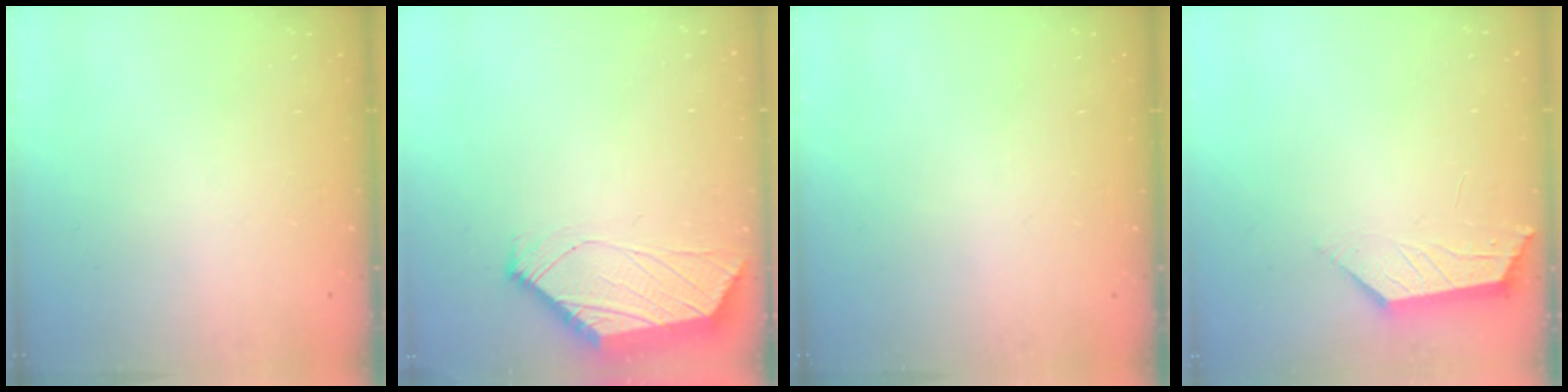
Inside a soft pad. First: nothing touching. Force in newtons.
{"total": 1.0, "press": 0.9, "slide": 0.5}
{"total": 0.0}
{"total": 1.9, "press": 1.9, "slide": 0.4}